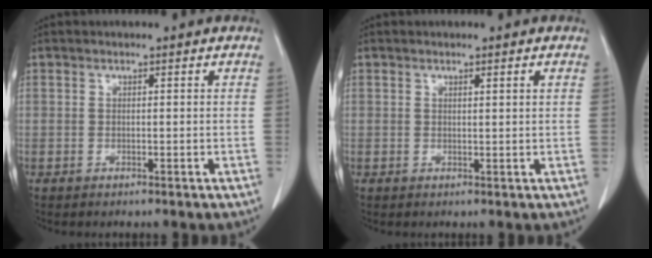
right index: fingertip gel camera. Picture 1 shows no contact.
{"total": 1.0, "force": [0.5, -0.1, 0.8], "torque": [-0.014, -0.001, 0.009]}